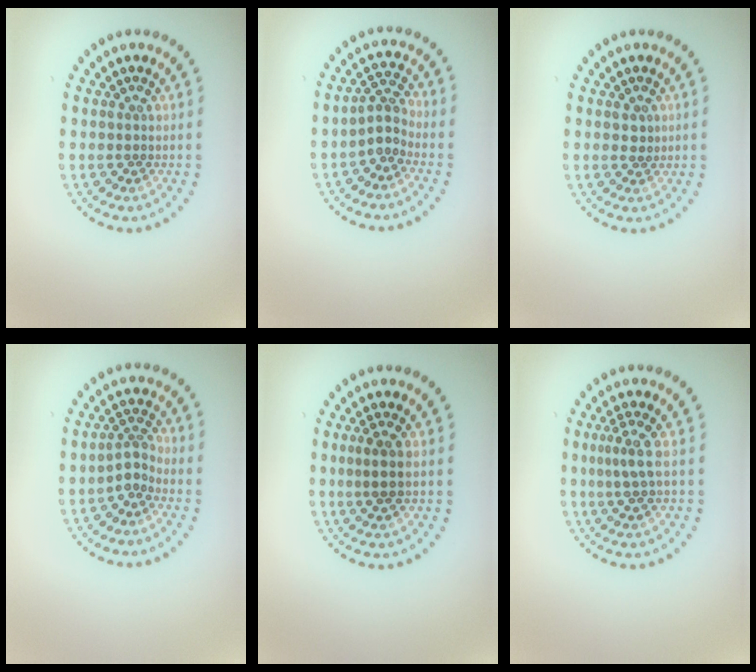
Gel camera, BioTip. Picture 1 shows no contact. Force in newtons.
{"total": 2.2, "press": 1.7, "slide": 1.3}
{"total": 1.0, "press": 0.9, "slide": 0.4}
{"total": 1.9, "press": 1.3, "slide": 1.4}
{"total": 1.9, "press": 1.5, "slide": 1.1}
{"total": 2.2, "press": 1.5, "slide": 1.6}